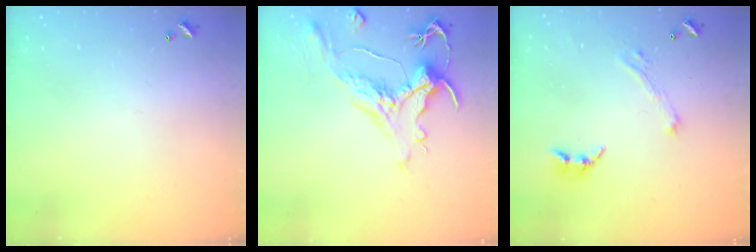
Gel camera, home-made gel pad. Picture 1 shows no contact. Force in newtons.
{"total": 1.7, "press": 0.9, "slide": 1.4}
{"total": 2.9, "press": 2.8, "slide": 0.8}